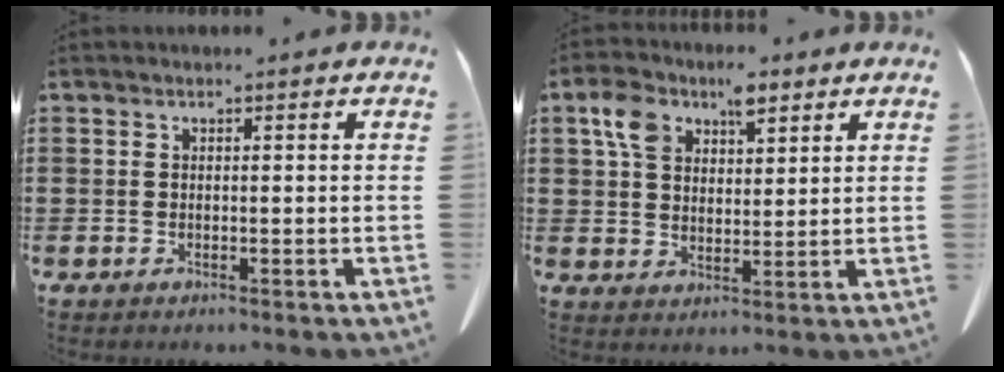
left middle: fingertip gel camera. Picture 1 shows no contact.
{"total": 7.0, "force": [4.2, 4.1, 3.9], "torque": [-0.086, 0.012, 0.076]}